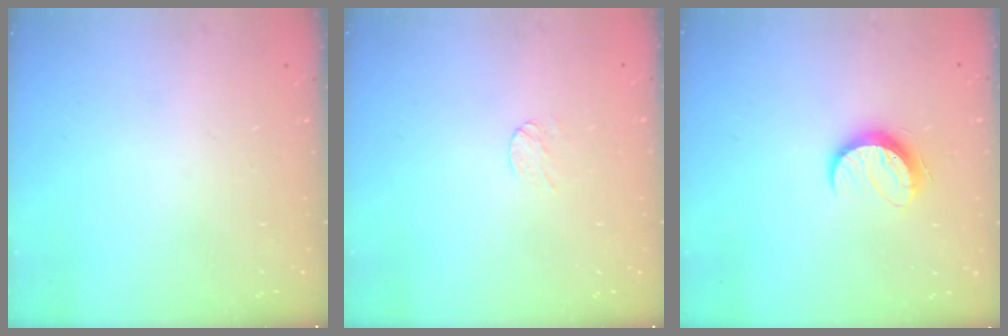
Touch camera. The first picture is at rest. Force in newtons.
{"total": 3.0, "press": 3.0, "slide": 0.2}
{"total": 8.9, "press": 8.9, "slide": 0.3}